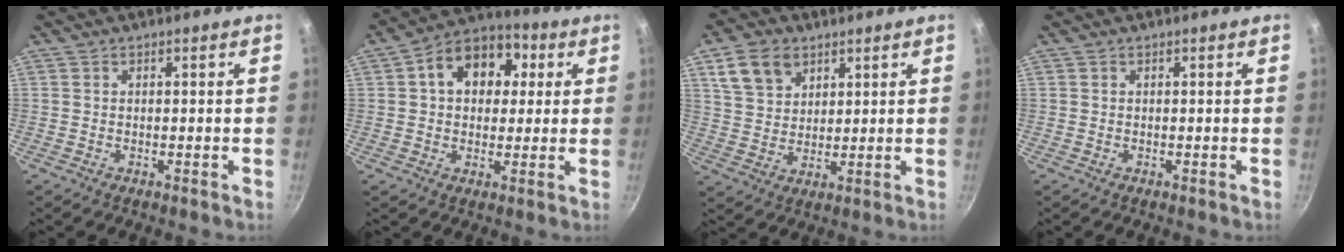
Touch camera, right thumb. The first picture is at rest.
{"total": 13.5, "force": [3.3, 9.9, 8.5], "torque": [-0.095, 0.020, 0.033]}
{"total": 8.9, "force": [4.6, 6.2, 4.4], "torque": [-0.066, -0.006, 0.090]}
{"total": 0.0}